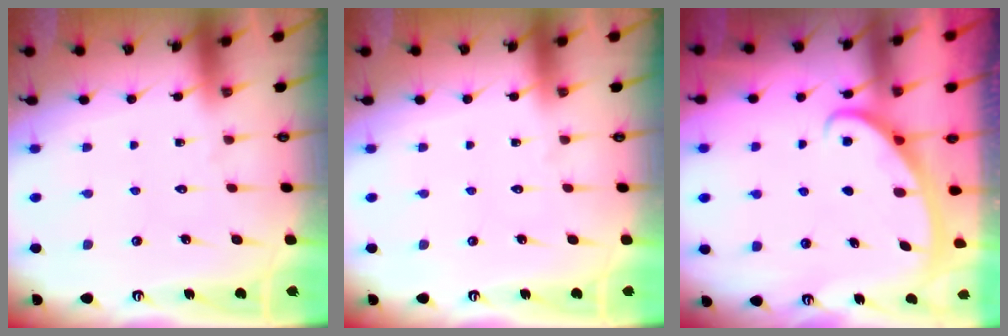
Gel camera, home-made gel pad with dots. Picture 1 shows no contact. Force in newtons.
{"total": 0.0}
{"total": 2.8, "press": 2.8, "slide": 0.4}